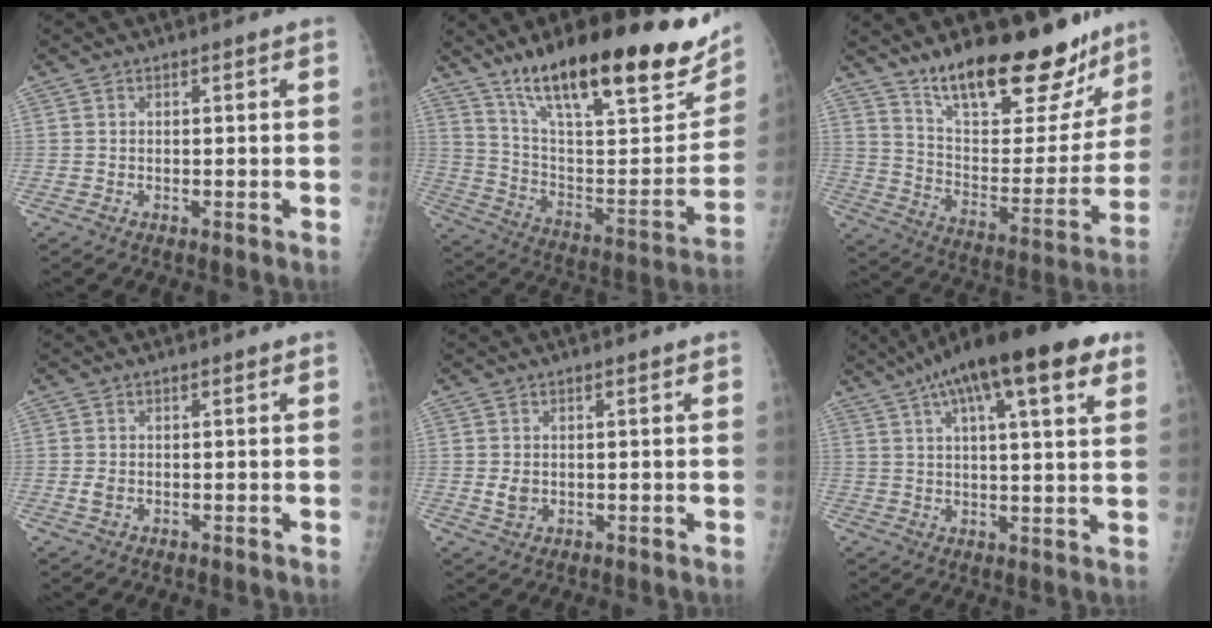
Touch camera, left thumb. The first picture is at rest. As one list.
[{"total": 30.4, "force": [19.5, 8.4, 21.8], "torque": [-0.295, -0.060, 0.316]}, {"total": 25.0, "force": [18.9, 8.8, 13.7], "torque": [-0.155, -0.105, 0.291]}, {"total": 1.4, "force": [0.0, 1.0, 1.0], "torque": [-0.019, -0.002, 0.002]}, {"total": 2.1, "force": [0.2, 1.7, 1.3], "torque": [-0.018, -0.004, 0.009]}, {"total": 20.4, "force": [11.1, 5.3, 16.2], "torque": [-0.245, 0.006, 0.162]}]